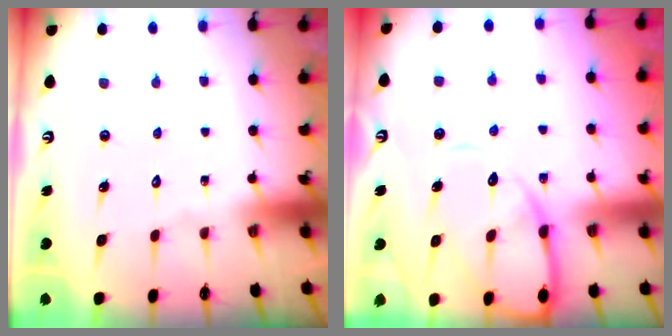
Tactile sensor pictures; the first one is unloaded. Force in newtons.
{"total": 11.7, "press": 11.7, "slide": 1.2}